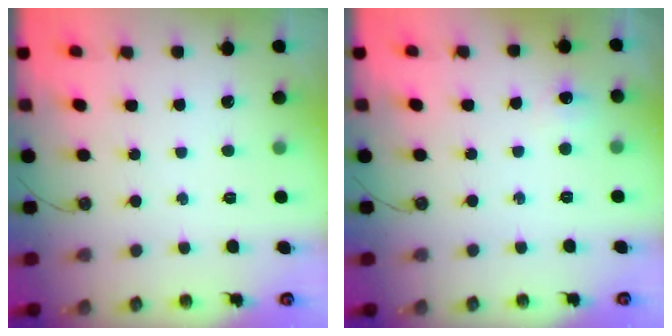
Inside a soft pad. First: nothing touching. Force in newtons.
{"total": 4.4, "press": 4.4, "slide": 0.5}